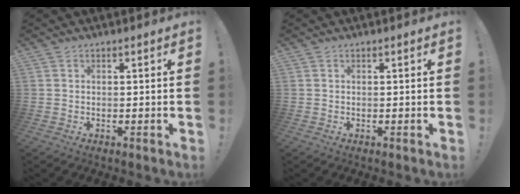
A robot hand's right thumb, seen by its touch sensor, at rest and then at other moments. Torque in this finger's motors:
{"motor_torque": [-0.11, -0.02, 0.03, -0.01, 0.07]}